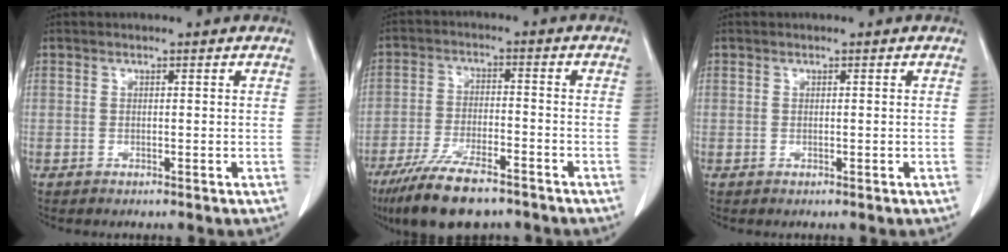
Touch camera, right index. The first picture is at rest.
{"total": 13.0, "force": [-9.6, 3.8, 7.9], "torque": [-0.150, -0.022, -0.167]}
{"total": 0.0}